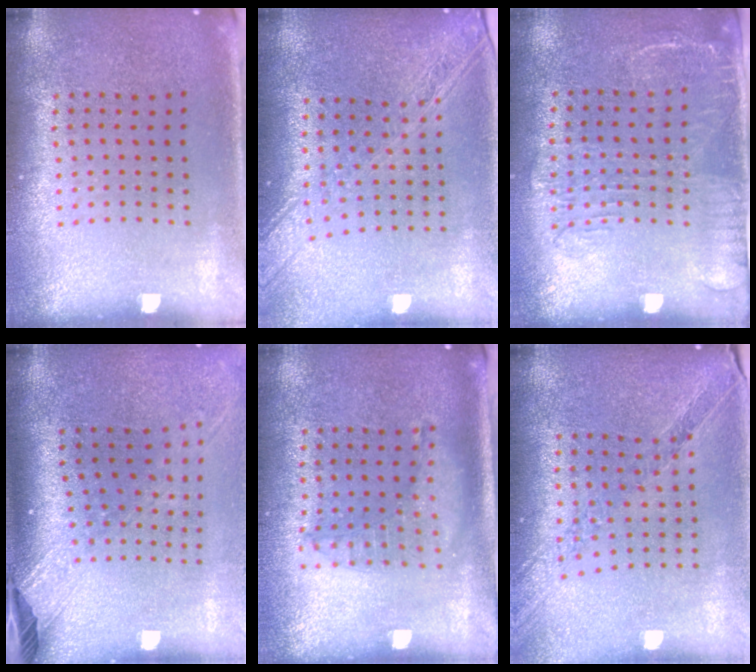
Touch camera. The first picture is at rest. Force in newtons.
{"total": 2.2, "press": 1.9, "slide": 1.2}
{"total": 1.7, "press": 1.3, "slide": 1.0}
{"total": 2.5, "press": 1.9, "slide": 1.7}
{"total": 1.2, "press": 1.2, "slide": 0.3}
{"total": 1.1, "press": 1.0, "slide": 0.1}